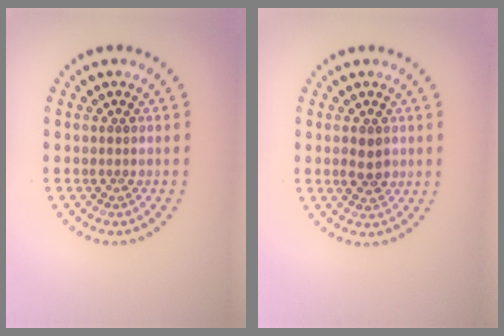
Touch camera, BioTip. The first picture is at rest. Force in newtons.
{"total": 2.1, "press": 2.1, "slide": 0.3}